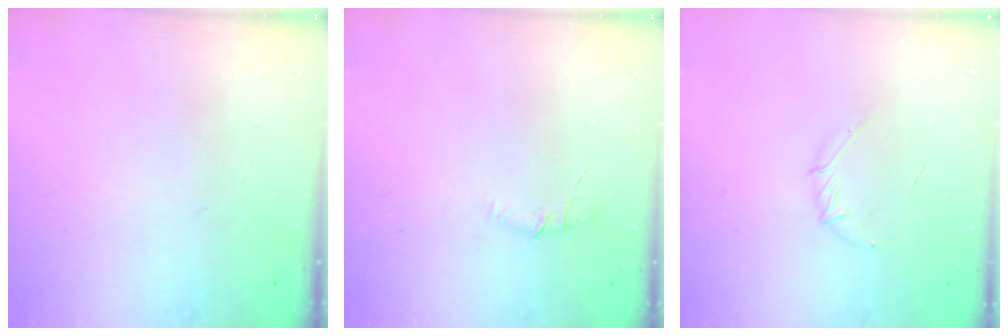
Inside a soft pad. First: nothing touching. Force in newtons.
{"total": 4.8, "press": 4.7, "slide": 1.2}
{"total": 4.1, "press": 3.9, "slide": 1.0}